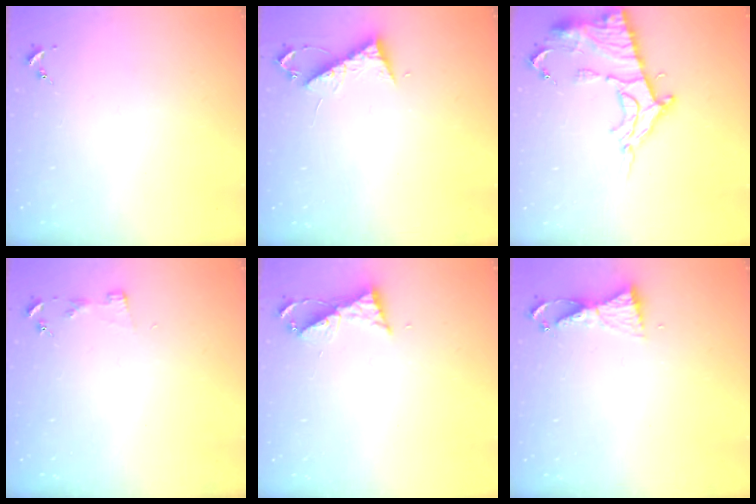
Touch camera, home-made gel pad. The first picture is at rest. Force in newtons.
{"total": 7.7, "press": 7.6, "slide": 0.6}
{"total": 16.6, "press": 16.5, "slide": 1.5}
{"total": 2.9, "press": 2.9, "slide": 0.3}
{"total": 6.4, "press": 6.4, "slide": 0.6}
{"total": 5.4, "press": 5.4, "slide": 0.5}